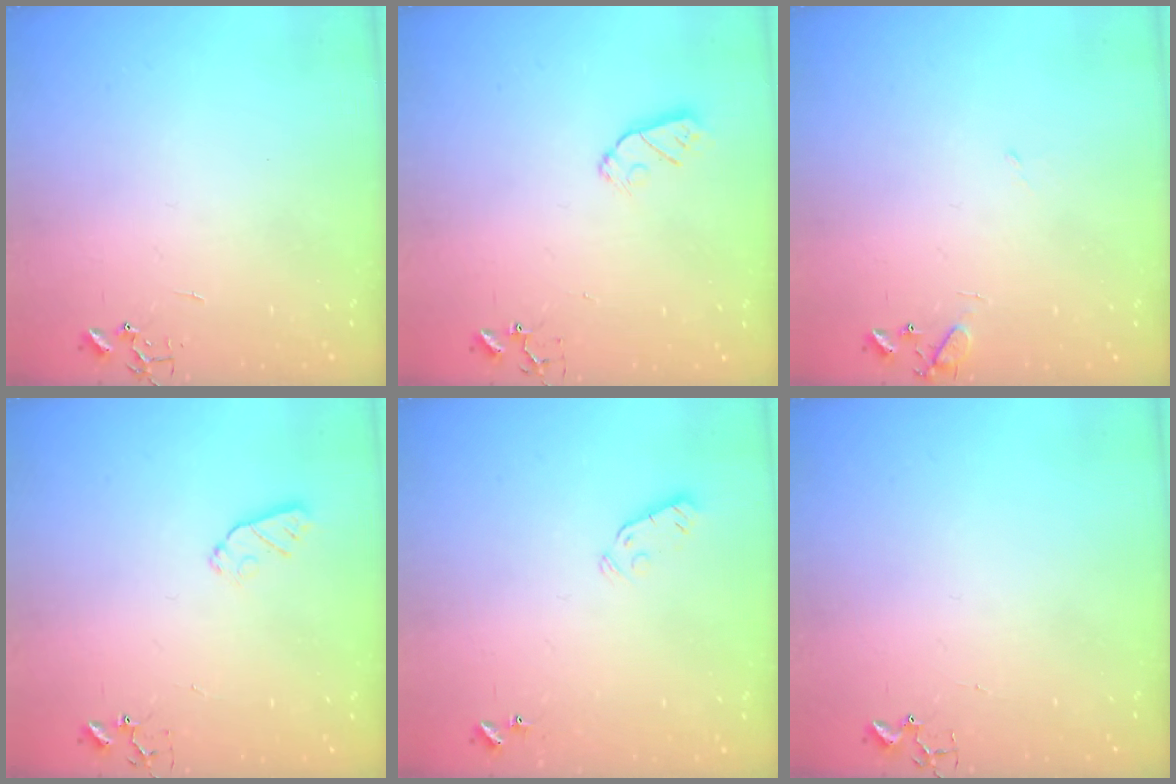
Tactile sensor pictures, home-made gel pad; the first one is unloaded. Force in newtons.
{"total": 5.5, "press": 5.4, "slide": 0.8}
{"total": 8.6, "press": 8.5, "slide": 1.1}
{"total": 5.5, "press": 5.4, "slide": 1.1}
{"total": 3.0, "press": 2.9, "slide": 0.9}
{"total": 1.7, "press": 1.6, "slide": 0.2}